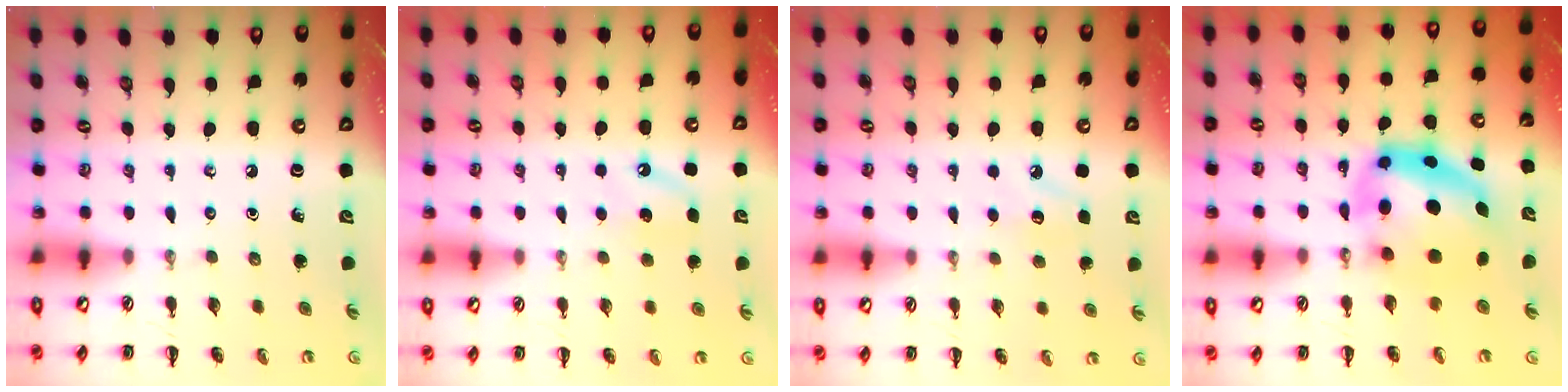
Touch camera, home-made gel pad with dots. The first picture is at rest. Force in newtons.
{"total": 5.3, "press": 5.0, "slide": 1.5}
{"total": 6.4, "press": 6.2, "slide": 1.5}
{"total": 7.9, "press": 7.7, "slide": 1.8}